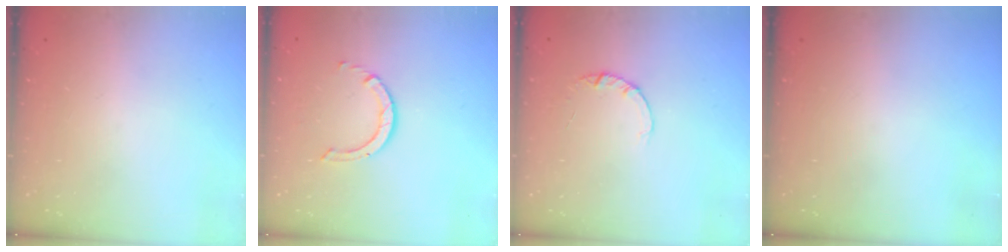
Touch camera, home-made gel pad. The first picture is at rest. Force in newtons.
{"total": 2.9, "press": 2.9, "slide": 0.2}
{"total": 1.4, "press": 1.4, "slide": 0.2}
{"total": 0.0}